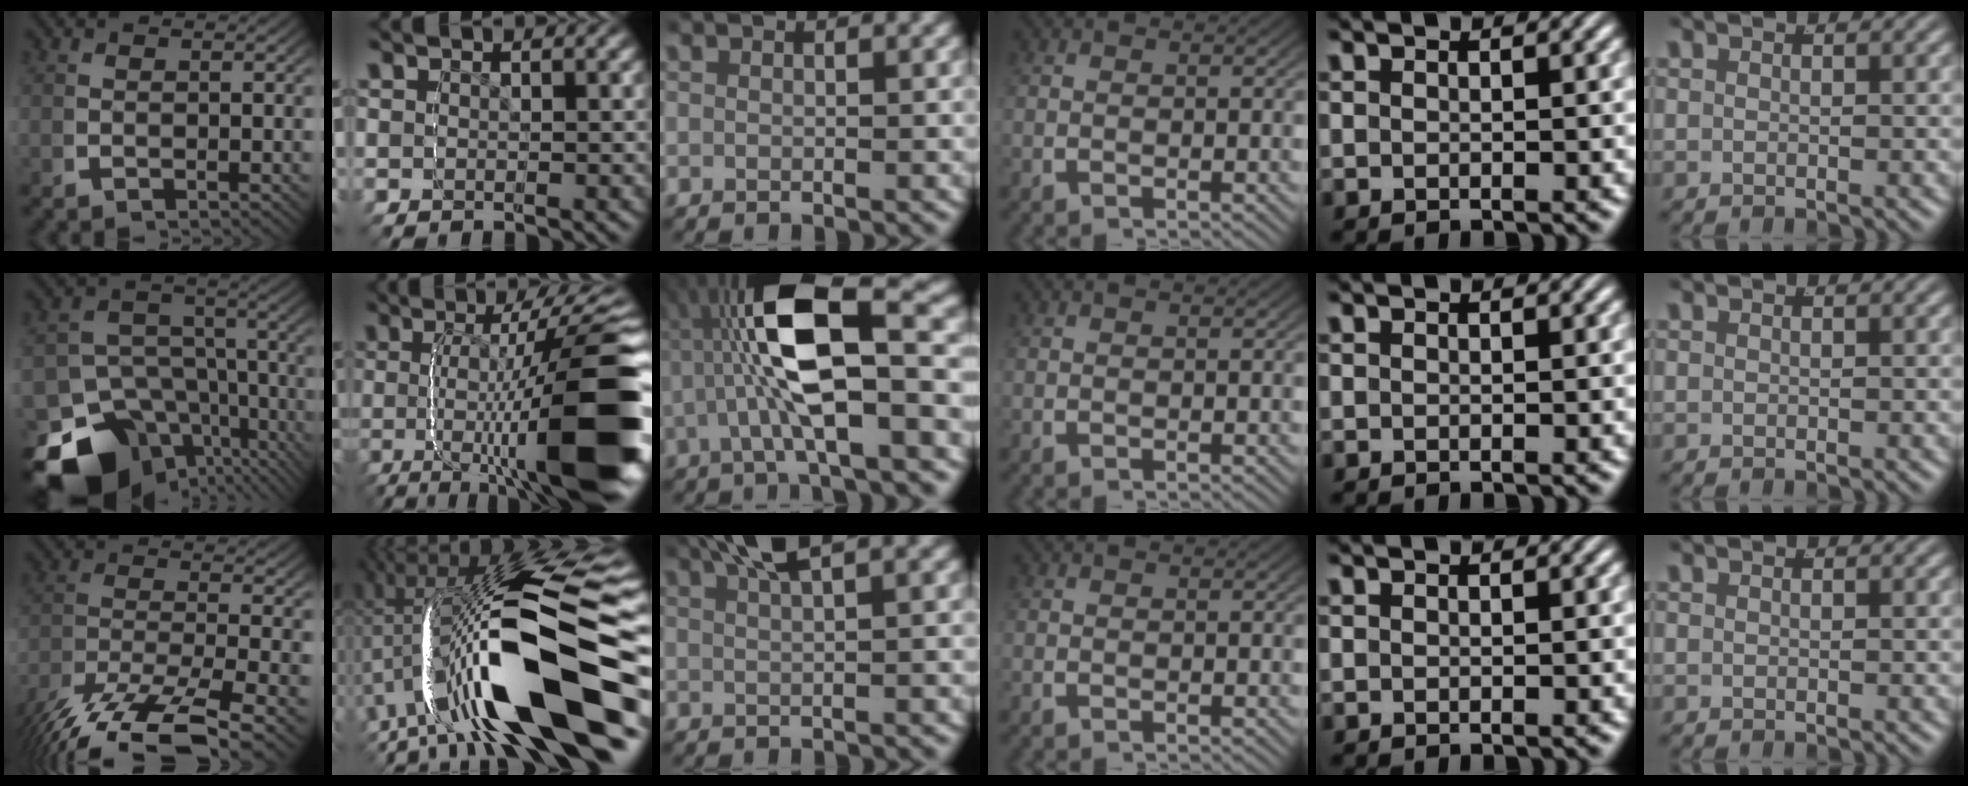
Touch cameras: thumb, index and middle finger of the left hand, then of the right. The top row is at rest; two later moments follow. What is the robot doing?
{"motion": "grasp_and_lifting", "object": "button"}